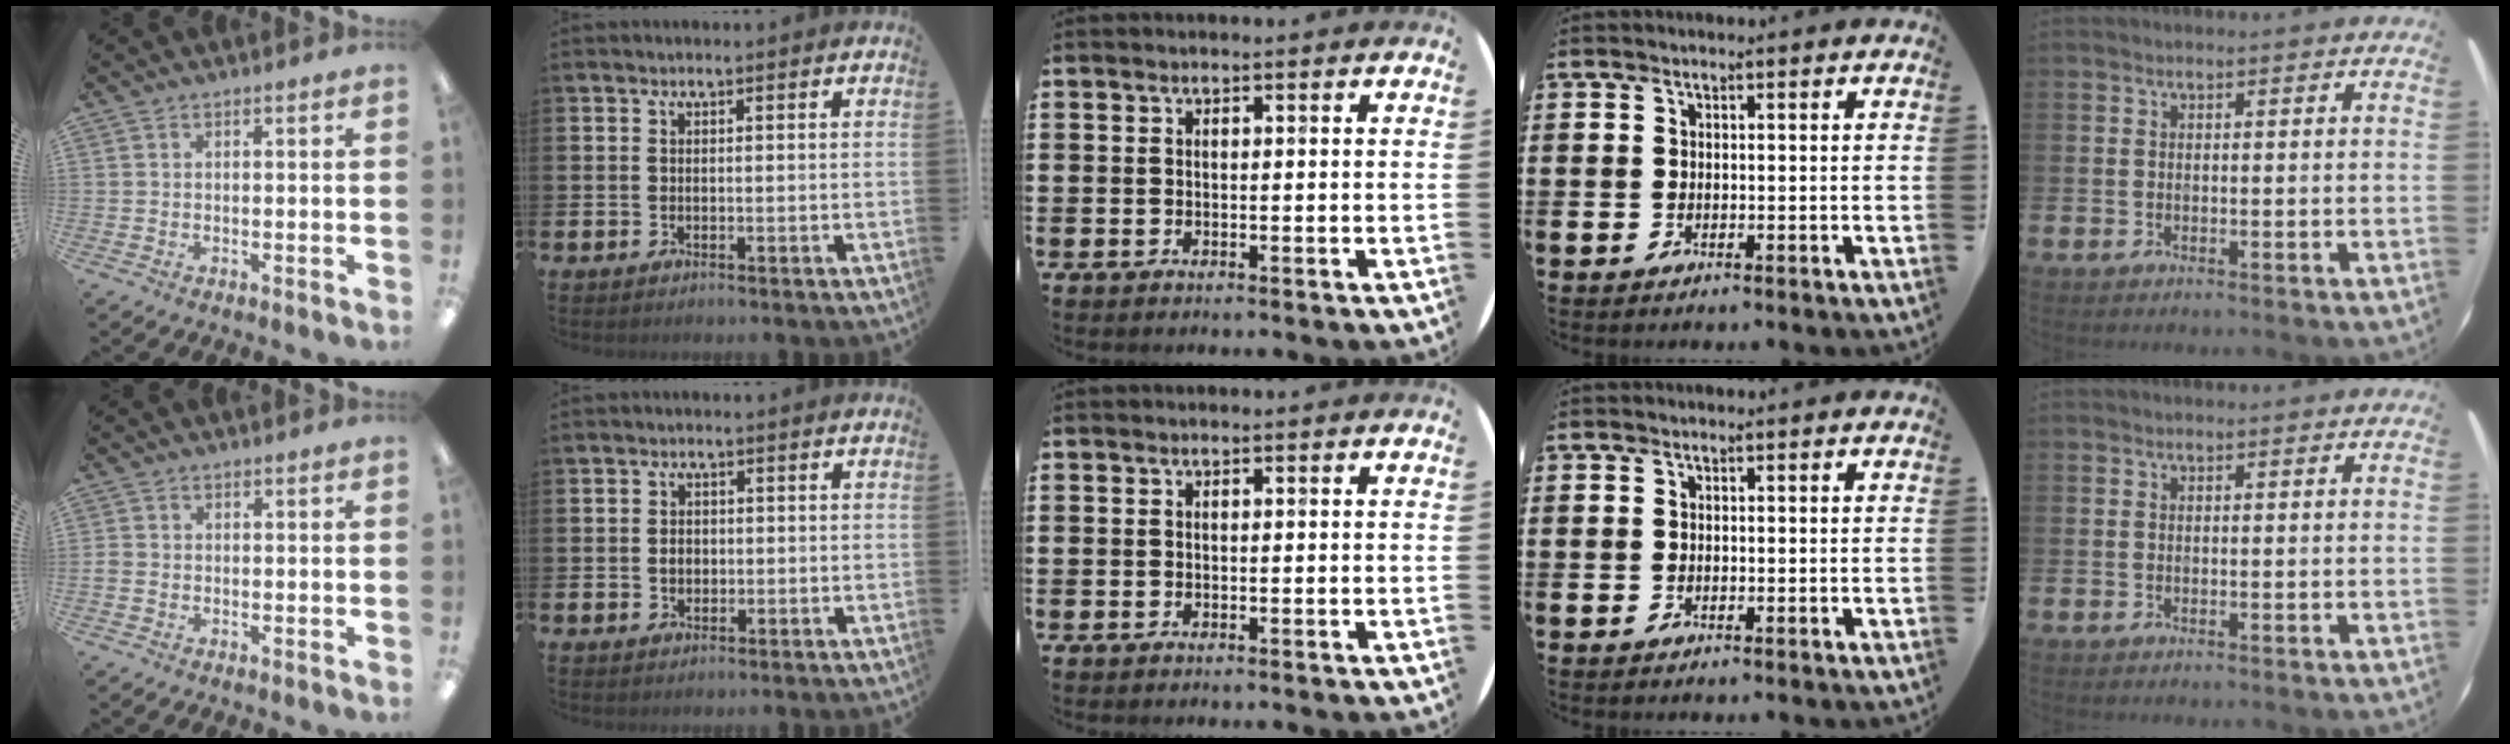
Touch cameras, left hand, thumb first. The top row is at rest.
{"thumb": {"total": 1.0, "force": [-0.5, 0.8, 0.3], "torque": [-0.005, 0.003, -0.010]}, "index": {"total": 1.9, "force": [0.0, 1.6, 1.0], "torque": [-0.003, 0.002, -0.006]}}